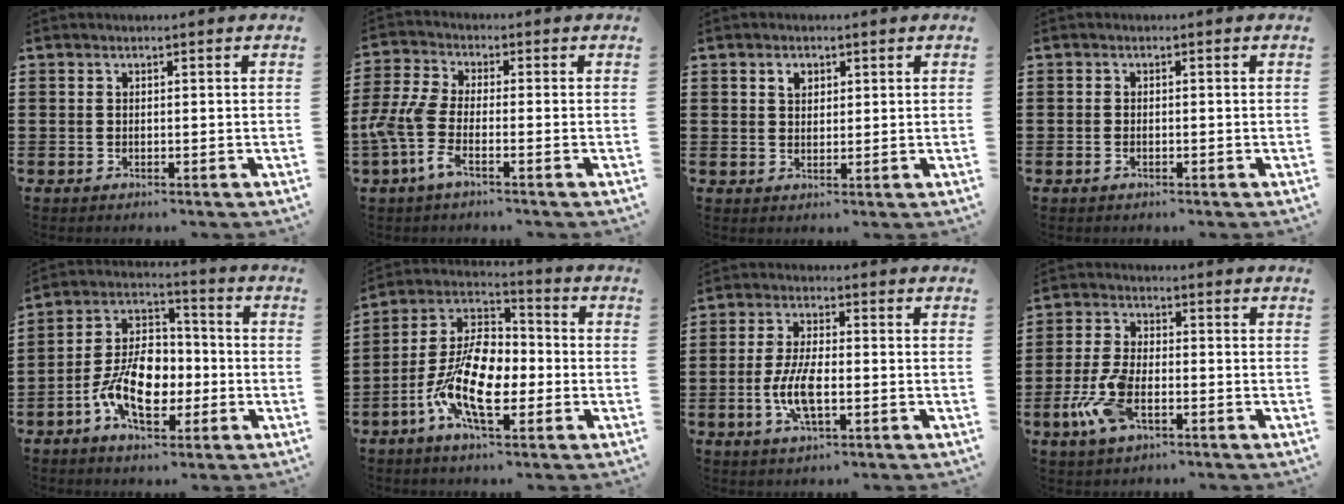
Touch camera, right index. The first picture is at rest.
{"total": 5.6, "force": [-2.2, 2.0, 4.7], "torque": [-0.133, -0.013, -0.052]}
{"total": 1.9, "force": [1.0, 1.3, 0.9], "torque": [-0.022, 0.005, 0.019]}
{"total": 0.6, "force": [-0.4, 0.3, 0.4], "torque": [-0.010, -0.002, -0.006]}
{"total": 11.2, "force": [-3.5, 6.8, 8.1], "torque": [-0.168, 0.006, -0.066]}
{"total": 12.6, "force": [-4.2, 6.3, 10.0], "torque": [-0.229, 0.004, -0.082]}
{"total": 6.9, "force": [-1.6, 2.6, 6.3], "torque": [-0.140, -0.006, -0.035]}
{"total": 7.6, "force": [-2.9, 3.3, 6.2], "torque": [-0.150, -0.011, -0.058]}